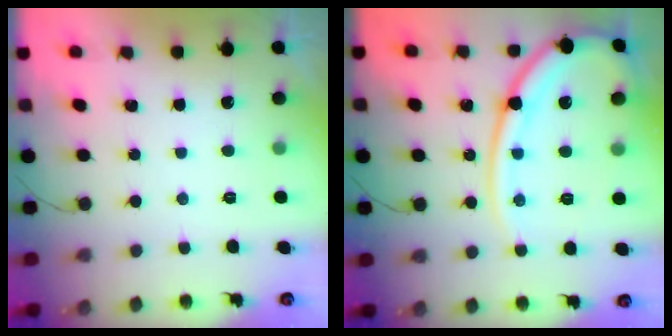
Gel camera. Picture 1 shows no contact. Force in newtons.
{"total": 17.1, "press": 17.0, "slide": 1.7}